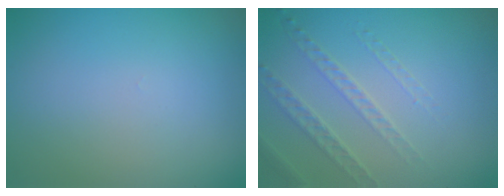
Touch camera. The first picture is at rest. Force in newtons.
{"total": 1.6, "press": 1.3, "slide": 0.9}